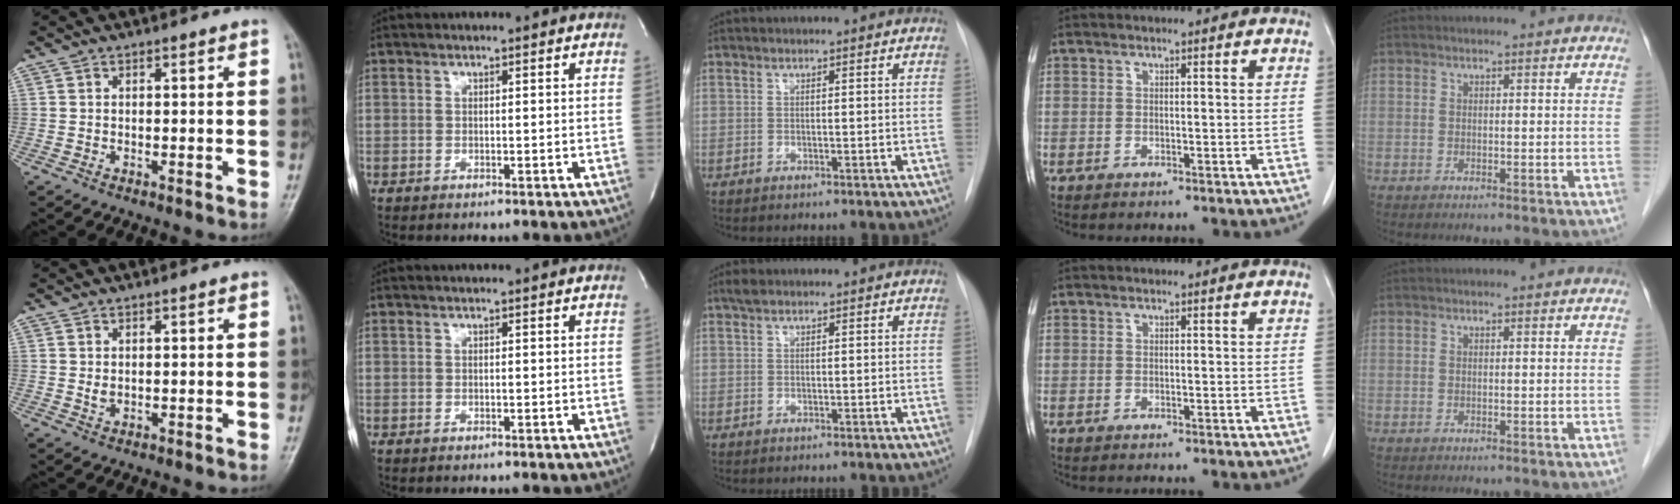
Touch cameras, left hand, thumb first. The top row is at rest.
{"thumb": {"total": 1.5, "force": [0.6, 0.7, 1.2], "torque": [-0.021, -0.004, 0.017]}, "middle": {"total": 1.1, "force": [0.8, 0.5, 0.6], "torque": [-0.013, 0.014, 0.015]}}